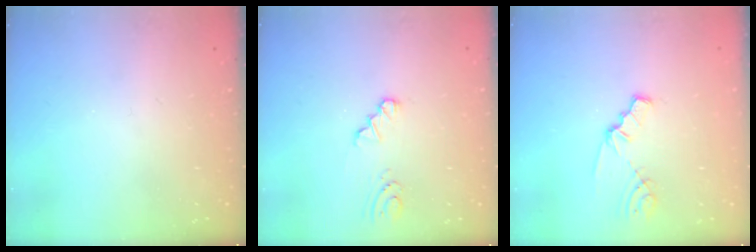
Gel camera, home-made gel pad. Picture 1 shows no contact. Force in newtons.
{"total": 1.0, "press": 1.0, "slide": 0.2}
{"total": 1.8, "press": 1.7, "slide": 0.3}